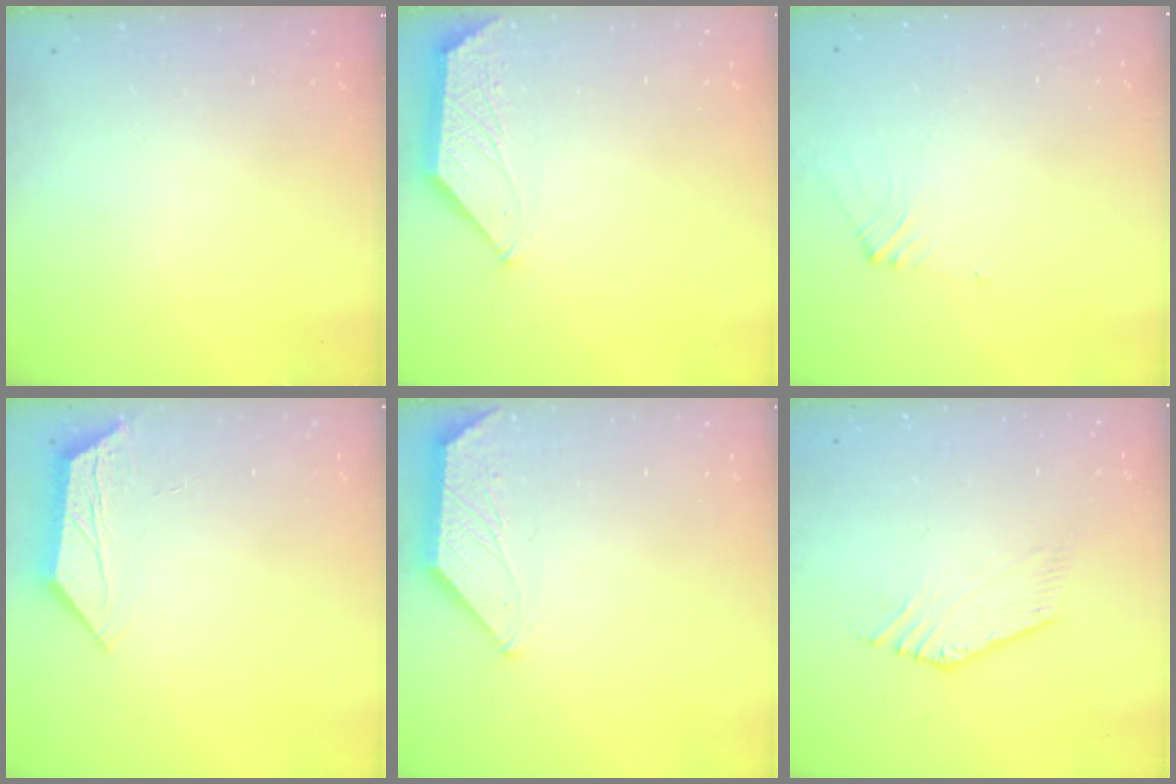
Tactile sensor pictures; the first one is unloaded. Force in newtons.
{"total": 1.6, "press": 1.6, "slide": 0.4}
{"total": 2.2, "press": 2.1, "slide": 0.6}
{"total": 5.9, "press": 5.9, "slide": 0.2}
{"total": 1.3, "press": 1.2, "slide": 0.3}
{"total": 2.7, "press": 2.6, "slide": 0.5}